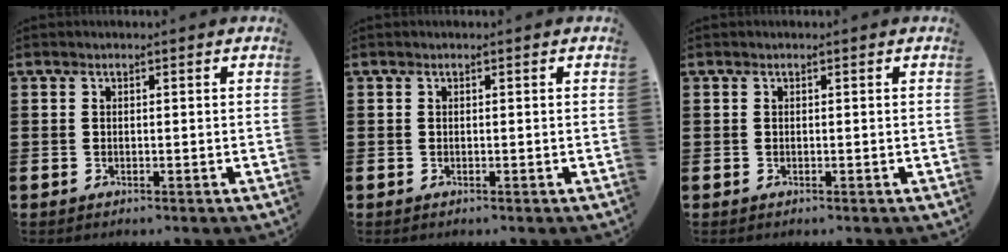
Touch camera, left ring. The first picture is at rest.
{"total": 0.0}
{"total": 0.0}